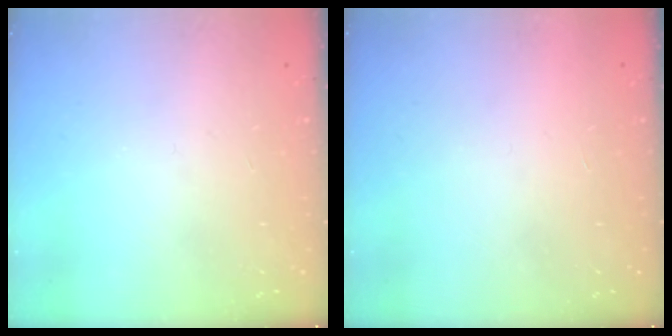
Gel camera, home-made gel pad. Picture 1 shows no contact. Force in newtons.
{"total": 1.6, "press": 1.6, "slide": 0.1}